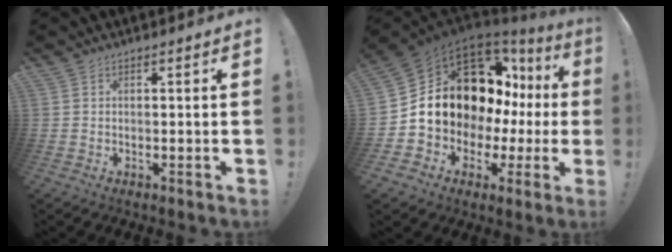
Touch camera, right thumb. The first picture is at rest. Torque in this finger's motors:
{"motor_torque": [2.50, 2.50, 0.77, -0.41, 0.13]}